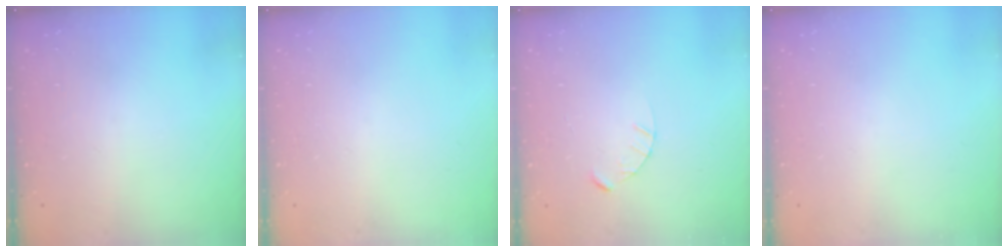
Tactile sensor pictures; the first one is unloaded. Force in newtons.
{"total": 0.0}
{"total": 2.4, "press": 2.4, "slide": 0.3}
{"total": 0.0}